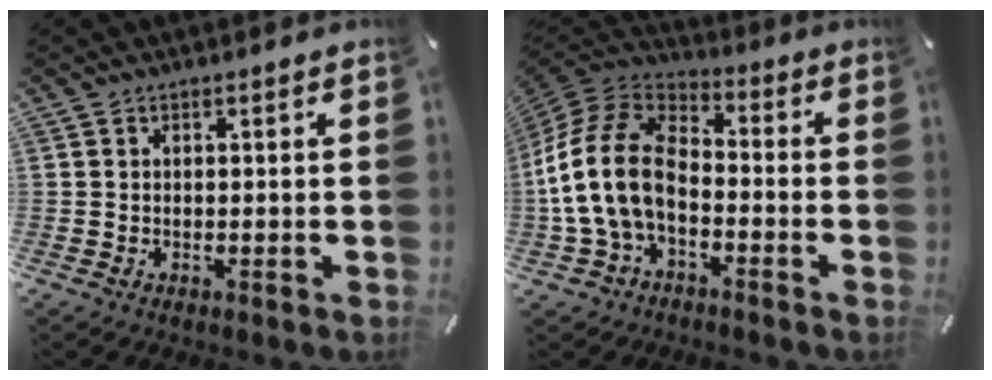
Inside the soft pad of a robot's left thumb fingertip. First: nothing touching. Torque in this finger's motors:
{"motor_torque": [0.25, 2.64, 2.61, 0.16, 0.41]}